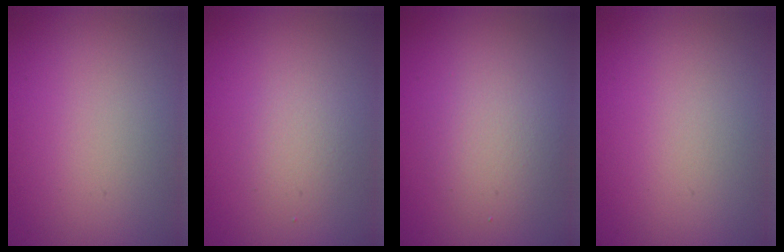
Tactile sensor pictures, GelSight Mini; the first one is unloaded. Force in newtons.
{"total": 1.7, "press": 1.7, "slide": 0.2}
{"total": 2.8, "press": 2.8, "slide": 0.2}
{"total": 0.0}